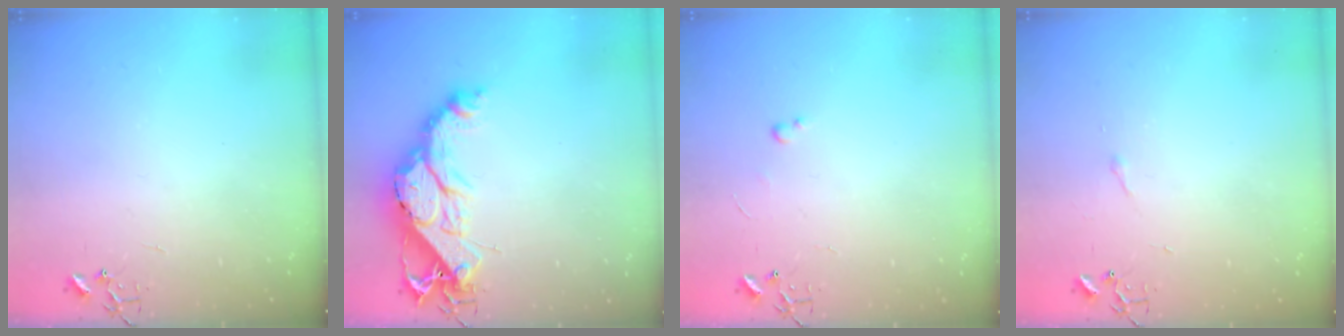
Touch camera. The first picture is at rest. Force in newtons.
{"total": 18.0, "press": 17.9, "slide": 1.7}
{"total": 2.4, "press": 2.3, "slide": 0.4}
{"total": 2.9, "press": 2.9, "slide": 0.5}